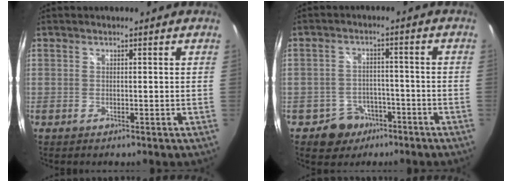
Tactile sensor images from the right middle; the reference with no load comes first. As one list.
[{"total": 6.2, "force": [-3.9, 4.7, 0.6], "torque": [-0.027, 0.018, -0.049]}]